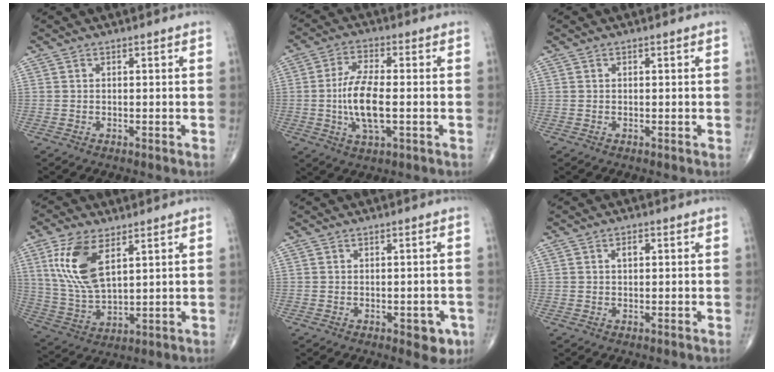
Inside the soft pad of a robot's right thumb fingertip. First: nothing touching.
{"total": 9.9, "force": [-1.2, 3.6, 9.1], "torque": [-0.185, 0.004, -0.024]}
{"total": 0.0}
{"total": 13.0, "force": [5.4, 6.0, 10.2], "torque": [-0.208, -0.018, 0.115]}
{"total": 4.2, "force": [-1.8, 2.2, 3.1], "torque": [-0.011, 0.004, -0.020]}
{"total": 1.6, "force": [0.3, 0.9, 1.3], "torque": [-0.017, 0.004, 0.004]}